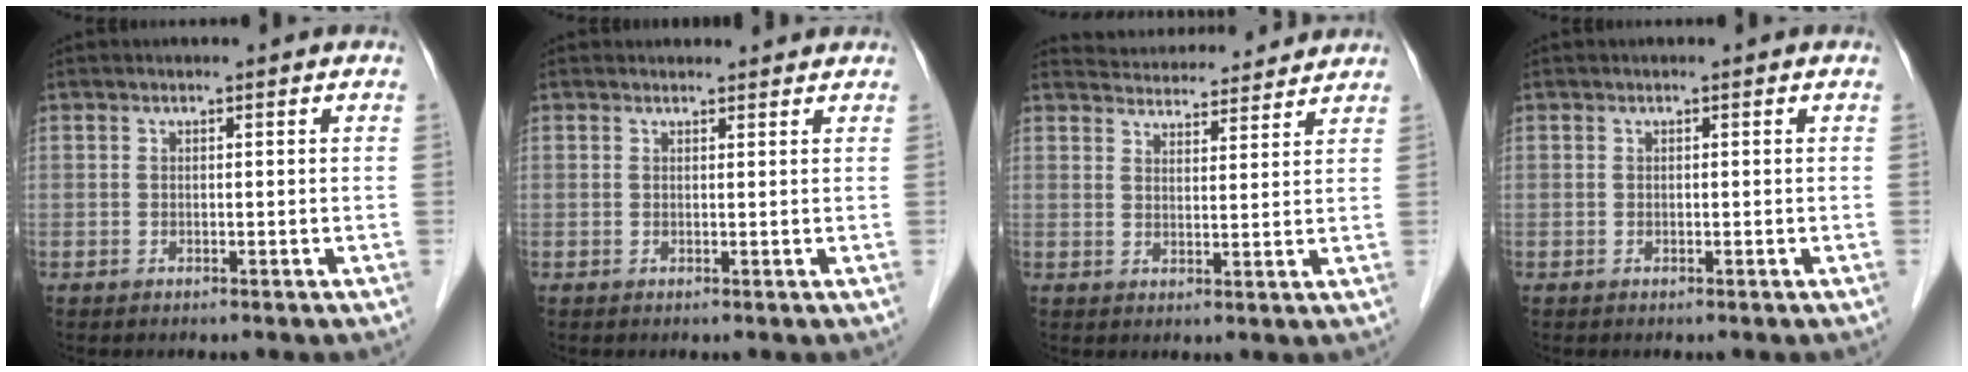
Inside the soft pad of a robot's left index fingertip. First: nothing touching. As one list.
[{"total": 2.7, "force": [2.6, 0.7, 0.2], "torque": [-0.007, 0.010, 0.029]}, {"total": 10.9, "force": [10.6, 1.8, 1.9], "torque": [-0.025, 0.018, 0.141]}, {"total": 0.0}]